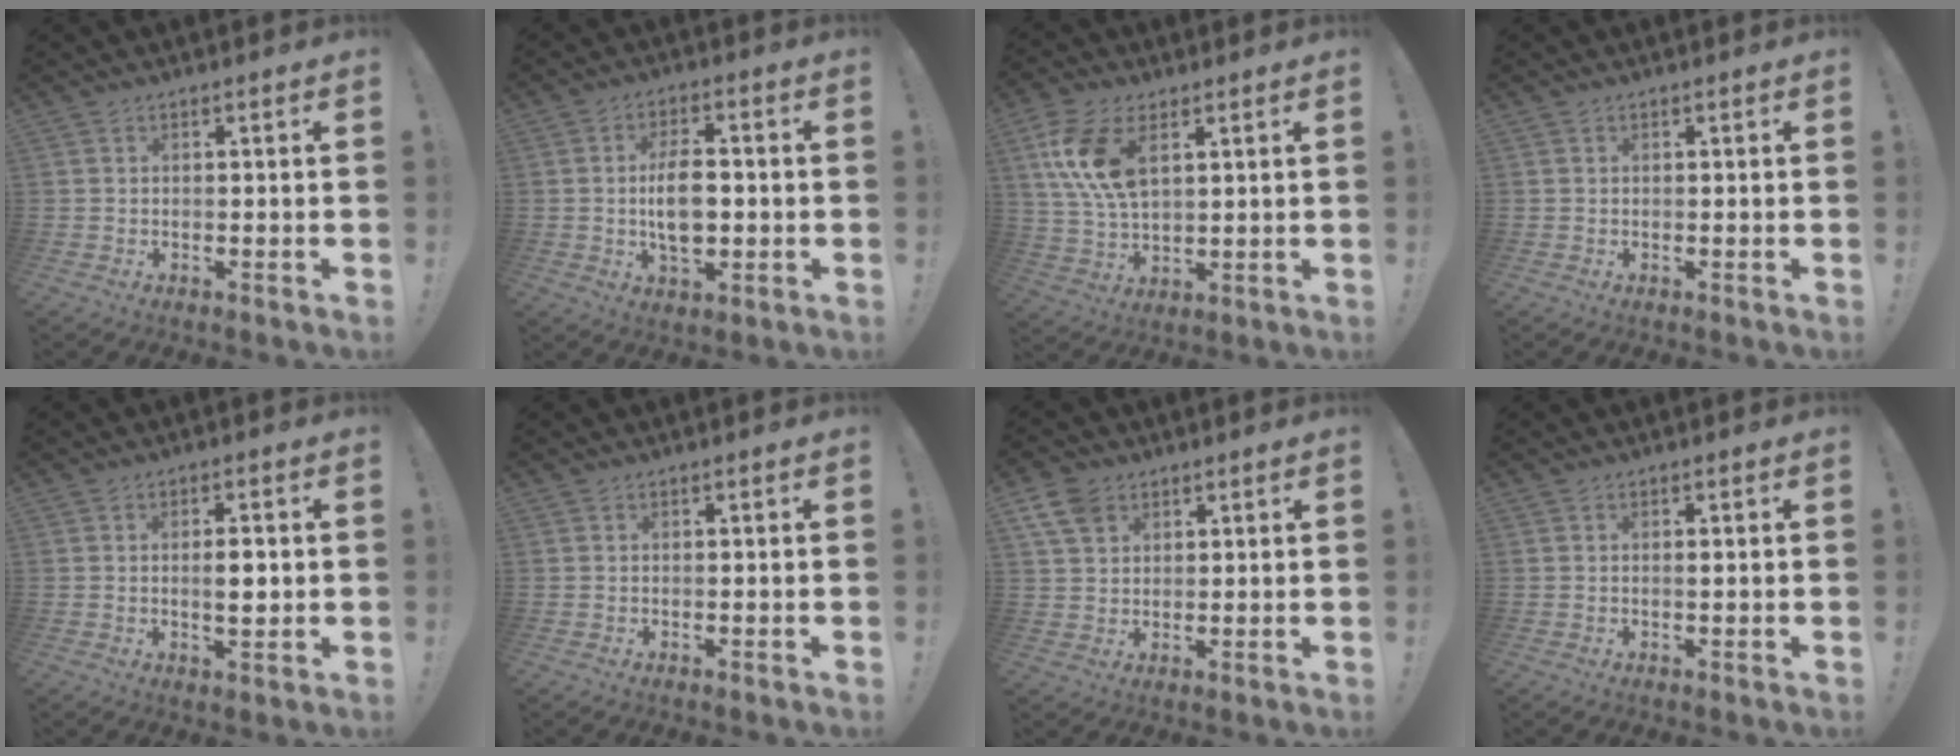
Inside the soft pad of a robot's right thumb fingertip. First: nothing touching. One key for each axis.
{"total": 10.1, "fx": -0.8, "fy": 5.8, "fz": 8.2, "tx": -0.146, "ty": 0.001, "tz": -0.019}
{"total": 13.1, "fx": 5.1, "fy": 7.1, "fz": 9.7, "tx": -0.191, "ty": -0.012, "tz": 0.096}
{"total": 0.0}
{"total": 4.7, "fx": -0.2, "fy": 1.7, "fz": 4.4, "tx": -0.059, "ty": -0.002, "tz": -0.008}
{"total": 0.0}
{"total": 7.3, "fx": 4.1, "fy": 4.9, "fz": 3.6, "tx": -0.065, "ty": -0.008, "tz": 0.083}
{"total": 0.7, "fx": 0.1, "fy": 0.0, "fz": 0.7, "tx": -0.006, "ty": -0.003, "tz": -0.001}